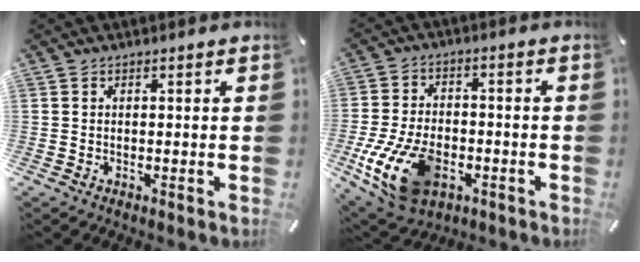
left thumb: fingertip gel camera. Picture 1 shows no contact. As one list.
[{"total": 16.4, "force": [-5.8, 10.3, 11.3], "torque": [-0.227, 0.023, -0.092]}]